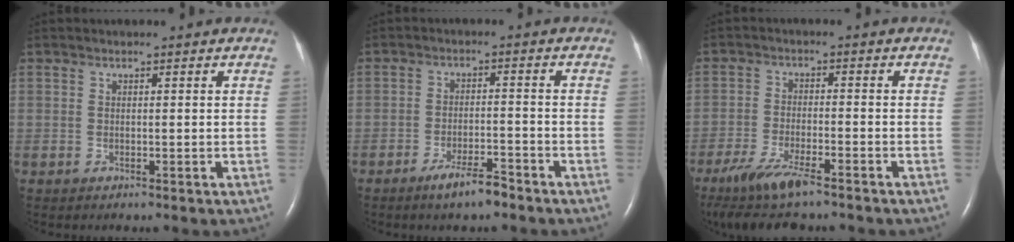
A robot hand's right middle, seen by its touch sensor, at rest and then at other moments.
{"total": 4.7, "force": [-3.6, 0.6, 2.9], "torque": [-0.055, -0.003, -0.064]}
{"total": 8.9, "force": [-6.6, 1.3, 5.8], "torque": [-0.117, -0.025, -0.116]}